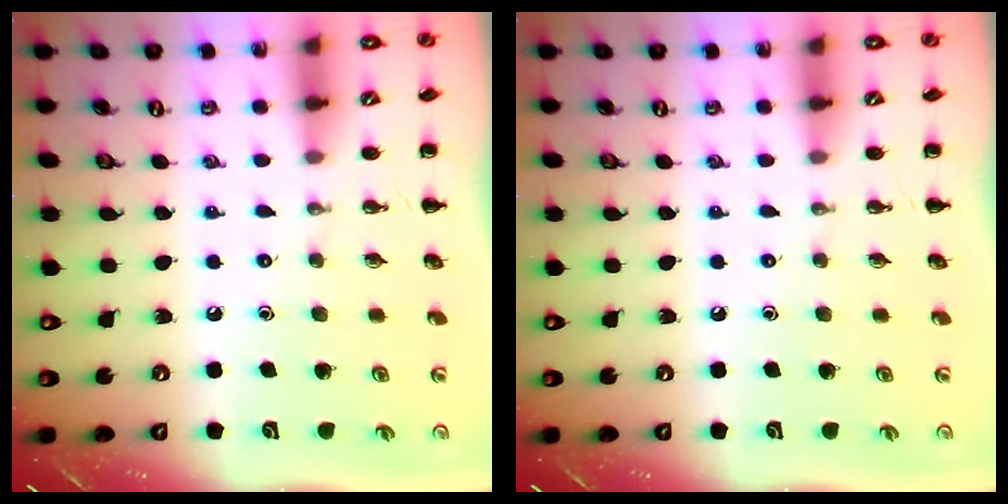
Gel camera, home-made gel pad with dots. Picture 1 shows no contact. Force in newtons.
{"total": 0.0}